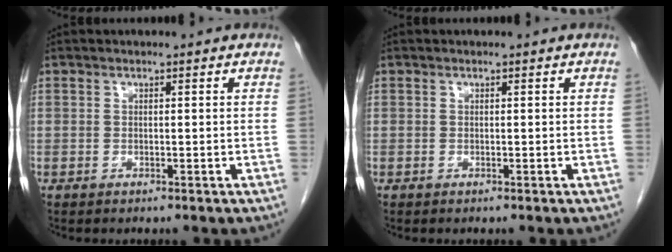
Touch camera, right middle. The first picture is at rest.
{"total": 0.0}